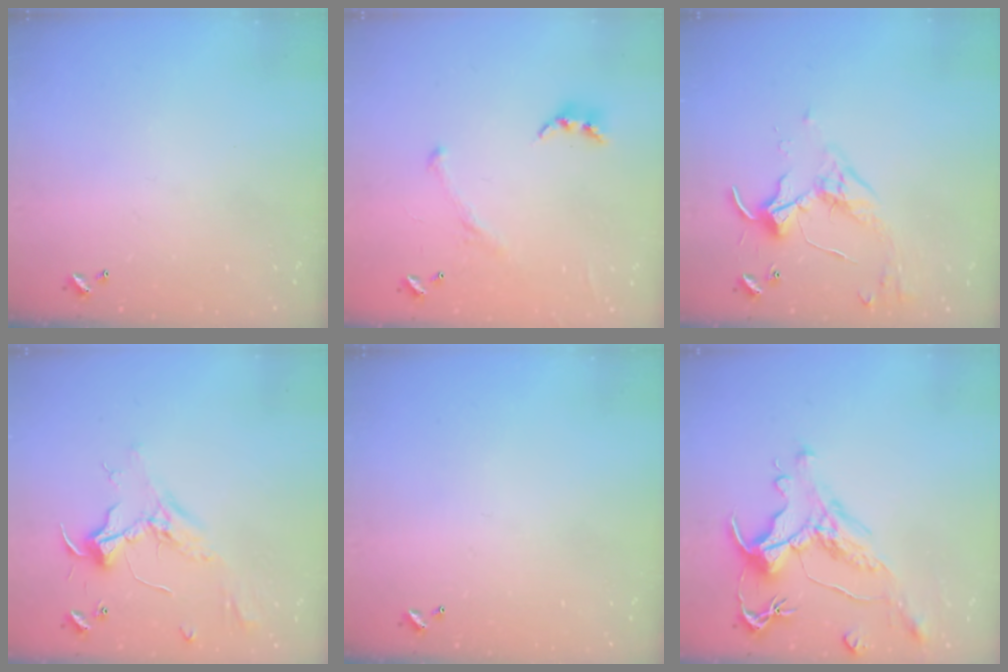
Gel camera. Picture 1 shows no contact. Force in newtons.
{"total": 2.3, "press": 2.1, "slide": 1.0}
{"total": 3.6, "press": 3.5, "slide": 0.7}
{"total": 2.4, "press": 2.3, "slide": 0.7}
{"total": 0.0}
{"total": 1.3, "press": 0.1, "slide": 1.3}